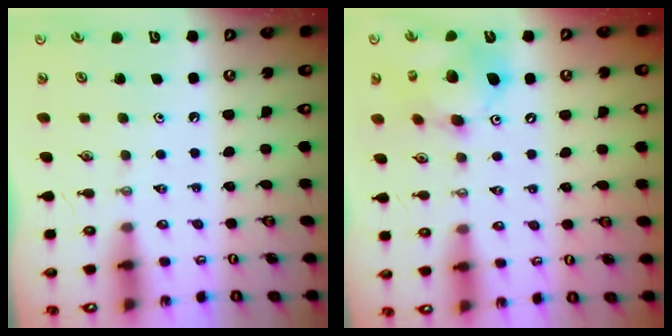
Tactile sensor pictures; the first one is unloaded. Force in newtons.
{"total": 13.3, "press": 13.1, "slide": 2.3}